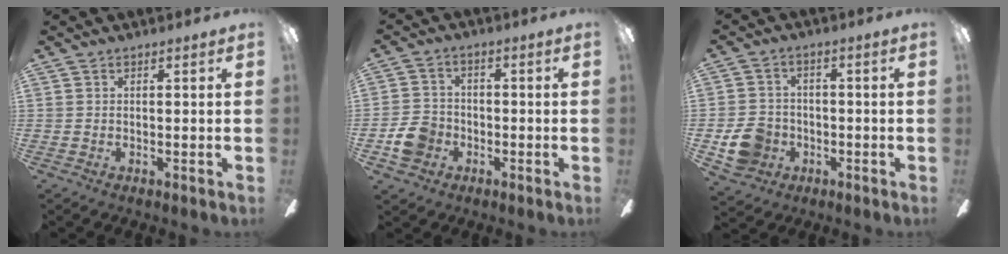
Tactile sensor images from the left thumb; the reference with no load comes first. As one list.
[{"total": 7.3, "force": [-2.7, 6.0, 3.0], "torque": [-0.076, 0.021, -0.048]}, {"total": 8.6, "force": [-2.6, 7.5, 3.3], "torque": [-0.073, 0.020, -0.046]}]